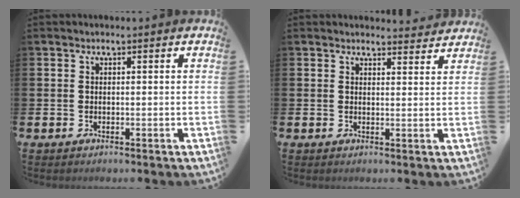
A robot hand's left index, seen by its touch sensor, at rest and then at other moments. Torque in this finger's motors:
{"motor_torque": [0.85, -1.29, 0.10, 0.04]}